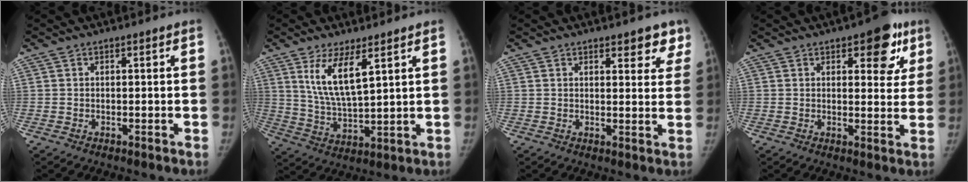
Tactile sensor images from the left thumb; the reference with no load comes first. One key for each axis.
{"total": 9.3, "fx": 4.6, "fy": 2.7, "fz": 7.6, "tx": -0.141, "ty": -0.036, "tz": 0.101}
{"total": 5.2, "fx": 3.8, "fy": 2.4, "fz": 2.5, "tx": 0.015, "ty": -0.018, "tz": 0.044}
{"total": 9.1, "fx": 4.6, "fy": 4.5, "fz": 6.5, "tx": -0.040, "ty": -0.014, "tz": 0.052}